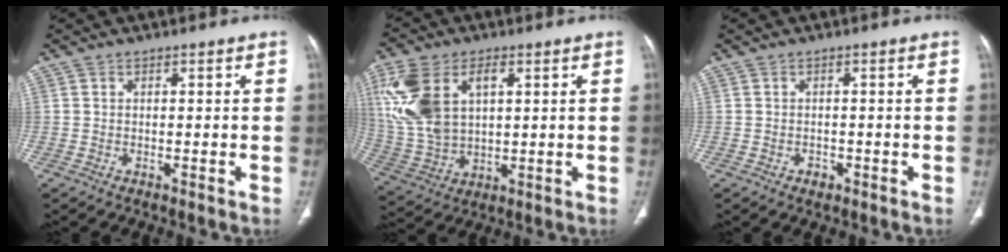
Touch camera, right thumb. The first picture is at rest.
{"total": 16.9, "force": [4.9, 10.3, 12.6], "torque": [-0.273, -0.001, 0.104]}
{"total": 1.4, "force": [-0.7, 1.1, 0.6], "torque": [-0.005, 0.006, -0.007]}